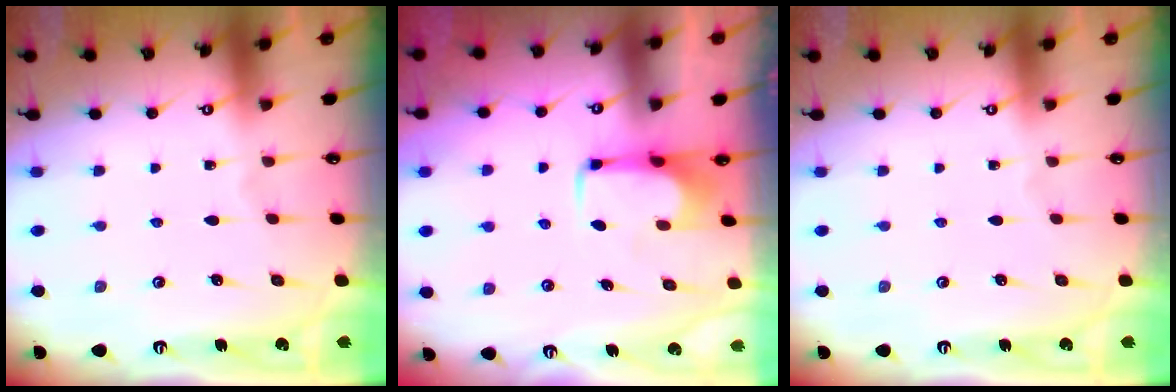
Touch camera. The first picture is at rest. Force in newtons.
{"total": 2.1, "press": 2.0, "slide": 0.4}
{"total": 0.0}